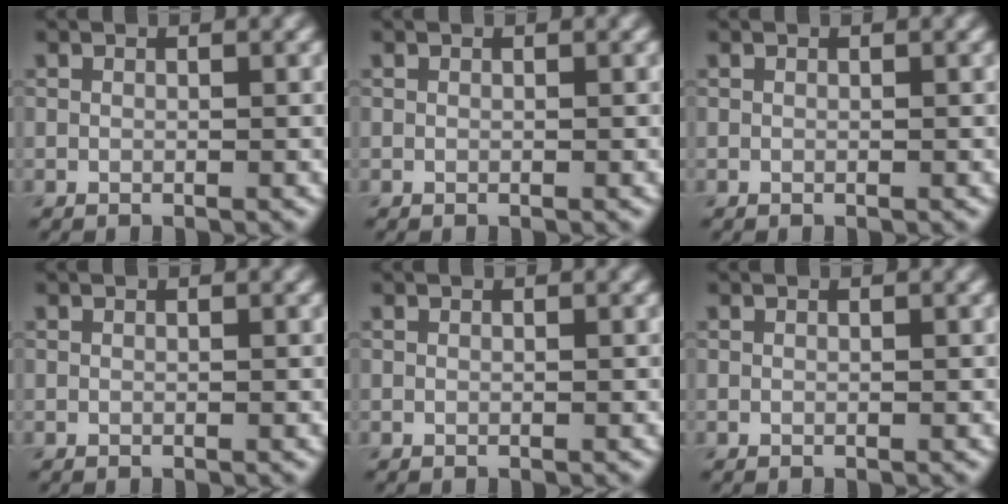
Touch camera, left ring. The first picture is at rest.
{"total": 0.0}
{"total": 0.0}
{"total": 0.0}
{"total": 0.0}
{"total": 0.0}